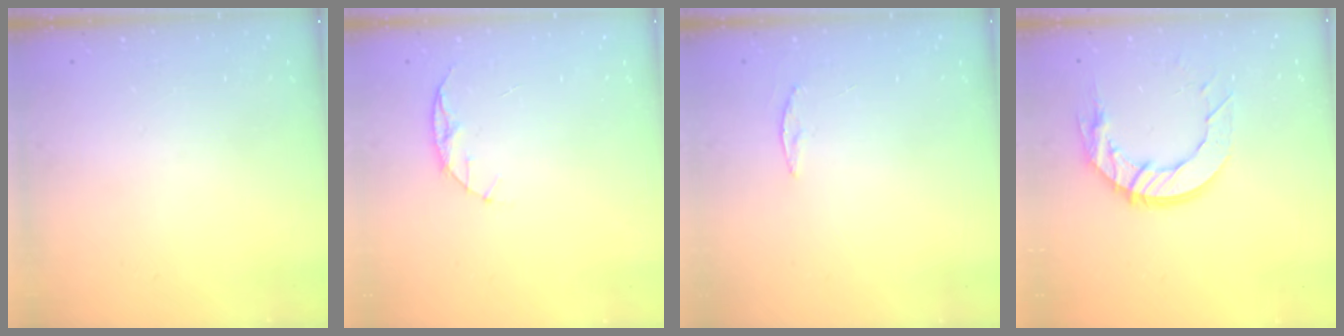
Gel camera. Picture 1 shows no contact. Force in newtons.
{"total": 5.9, "press": 5.8, "slide": 0.7}
{"total": 3.3, "press": 3.3, "slide": 0.4}
{"total": 12.1, "press": 12.1, "slide": 0.8}